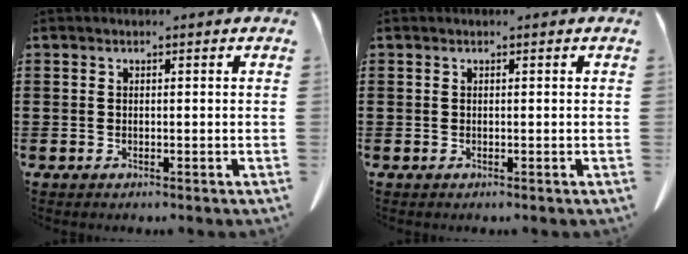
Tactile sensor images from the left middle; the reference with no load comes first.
{"total": 0.0}